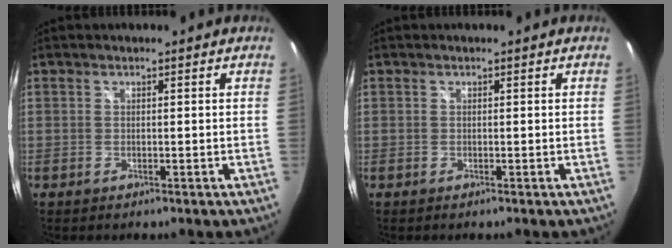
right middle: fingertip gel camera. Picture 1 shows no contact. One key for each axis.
{"total": 0.0}